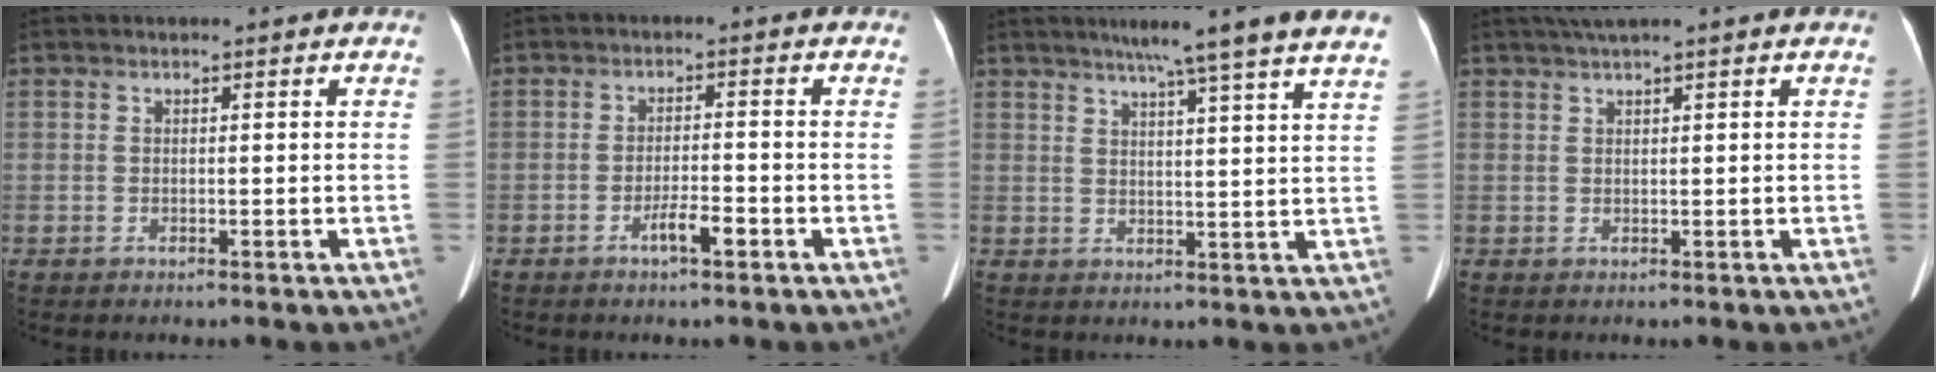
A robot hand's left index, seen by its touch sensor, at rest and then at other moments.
{"total": 3.2, "force": [-1.9, 0.4, 2.5], "torque": [-0.043, 0.001, -0.035]}
{"total": 12.8, "force": [10.3, -1.5, 7.4], "torque": [-0.105, -0.002, 0.115]}
{"total": 2.3, "force": [1.7, -0.2, 1.5], "torque": [-0.030, 0.018, 0.038]}